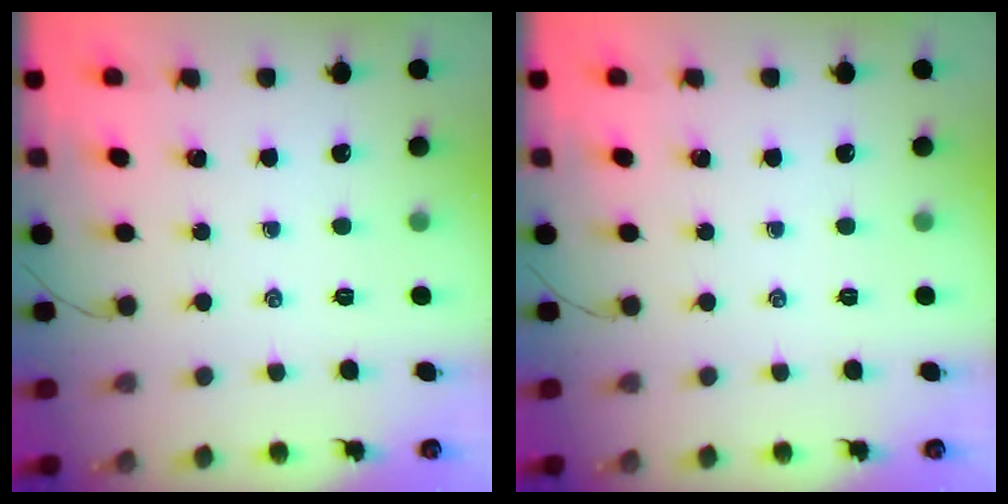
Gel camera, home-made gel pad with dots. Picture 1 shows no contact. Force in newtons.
{"total": 0.0}